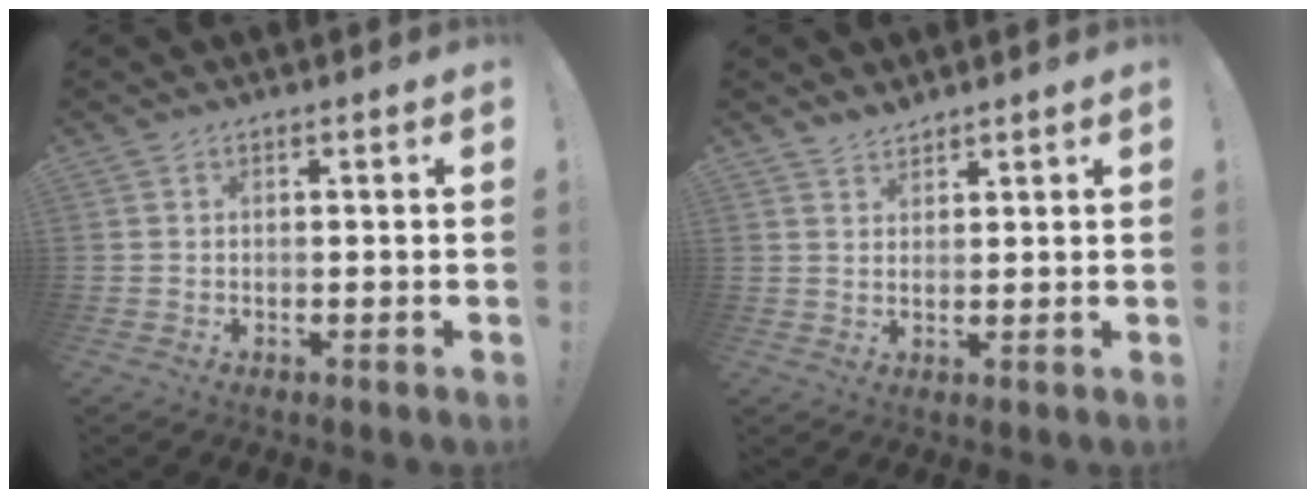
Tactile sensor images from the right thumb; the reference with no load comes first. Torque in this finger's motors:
{"motor_torque": [-0.38, 0.29, -0.07, 0.15, -0.01]}